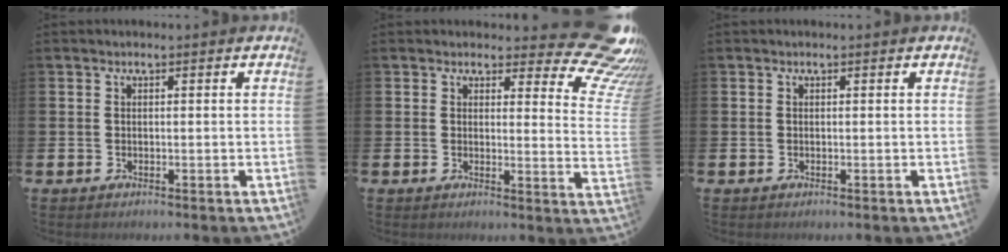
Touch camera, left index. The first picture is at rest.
{"total": 7.5, "force": [5.8, 2.9, 3.7], "torque": [-0.038, -0.050, 0.096]}
{"total": 0.0}